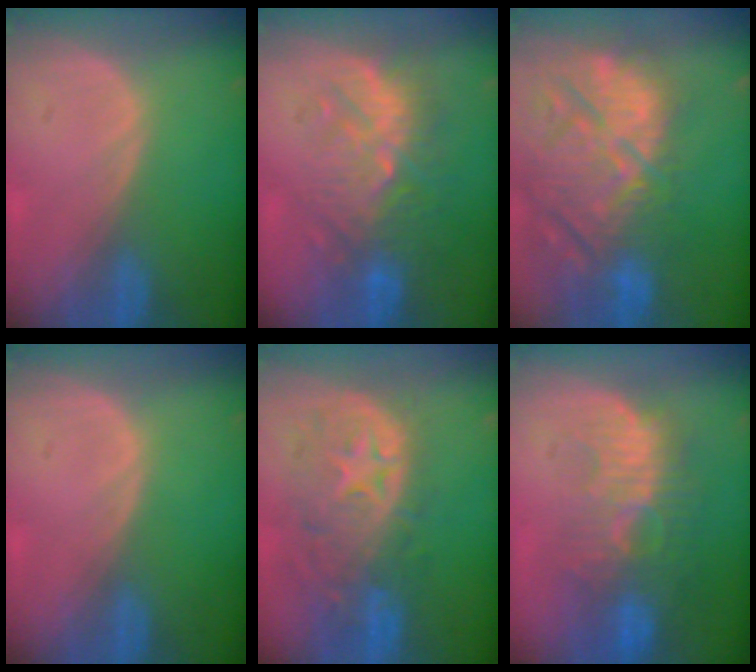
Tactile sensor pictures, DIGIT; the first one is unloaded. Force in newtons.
{"total": 9.2, "press": 9.0, "slide": 1.8}
{"total": 15.2, "press": 13.0, "slide": 7.9}
{"total": 0.0}
{"total": 11.2, "press": 9.8, "slide": 5.3}
{"total": 10.7, "press": 9.4, "slide": 5.0}